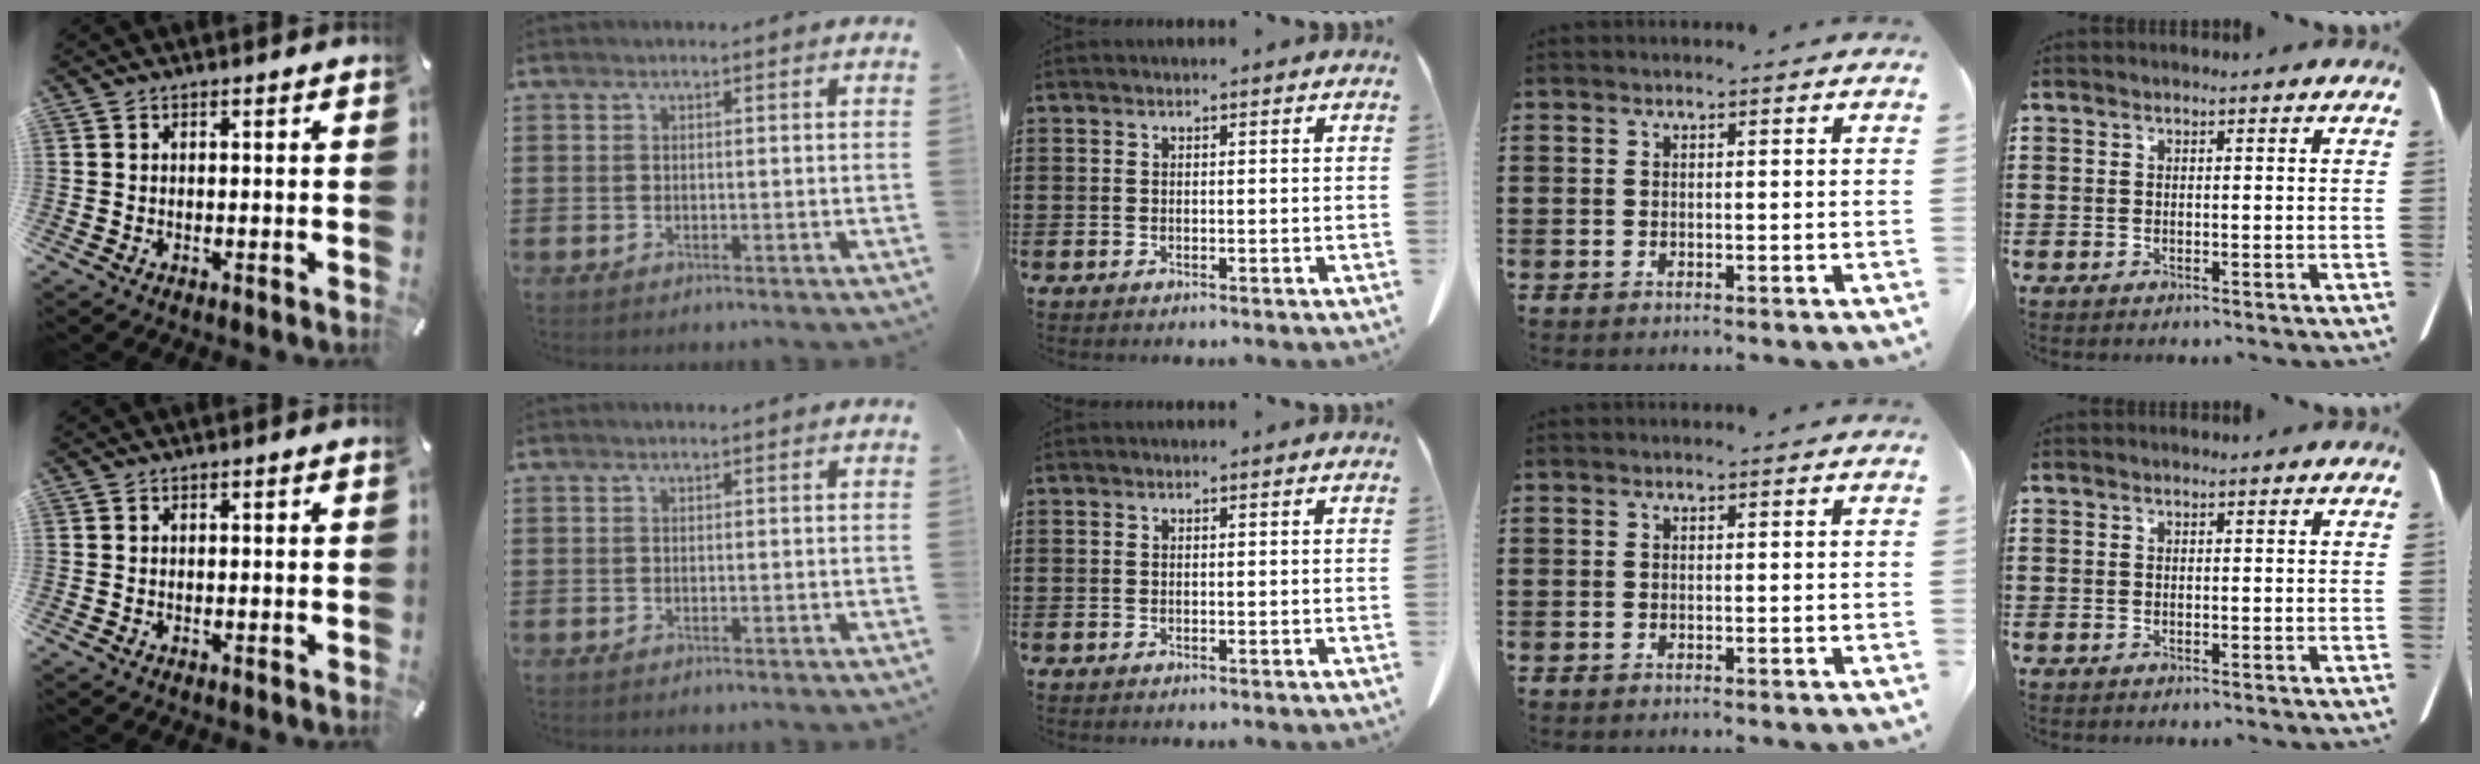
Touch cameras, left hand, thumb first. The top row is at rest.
{}